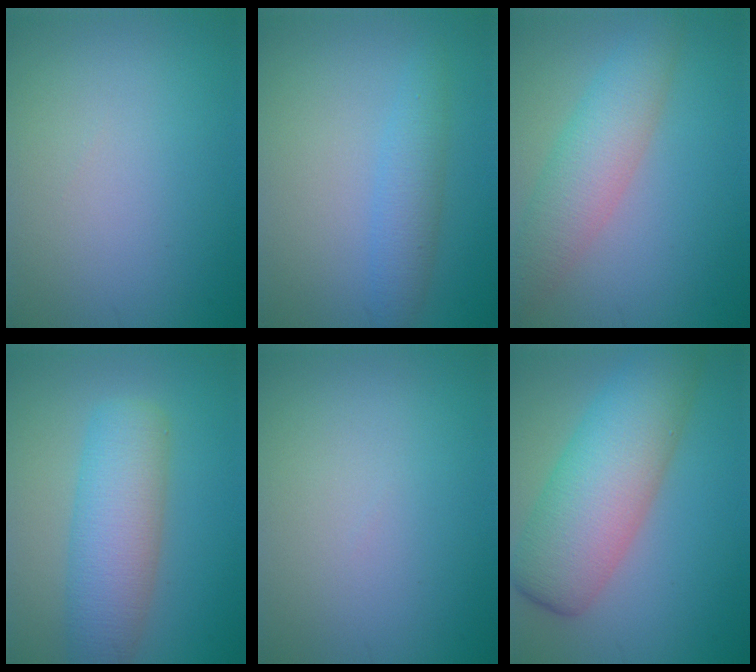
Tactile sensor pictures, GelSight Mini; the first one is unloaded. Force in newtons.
{"total": 2.6, "press": 2.6, "slide": 0.2}
{"total": 5.0, "press": 5.0, "slide": 0.3}
{"total": 6.4, "press": 6.4, "slide": 0.2}
{"total": 0.0}
{"total": 8.9, "press": 8.9, "slide": 0.4}